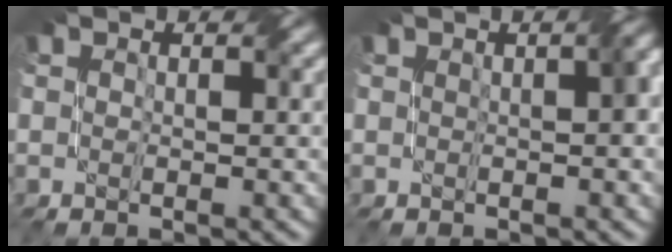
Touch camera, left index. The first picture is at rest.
{"total": 2.5, "force": [0.3, 0.6, 2.5], "torque": [-0.028, 0.012, 0.007]}